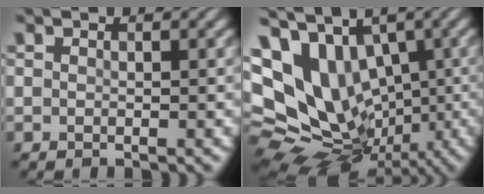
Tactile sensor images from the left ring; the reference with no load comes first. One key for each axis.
{"total": 15.2, "fx": 2.2, "fy": 11.8, "fz": 9.4, "tx": -0.173, "ty": 0.001, "tz": 0.033}